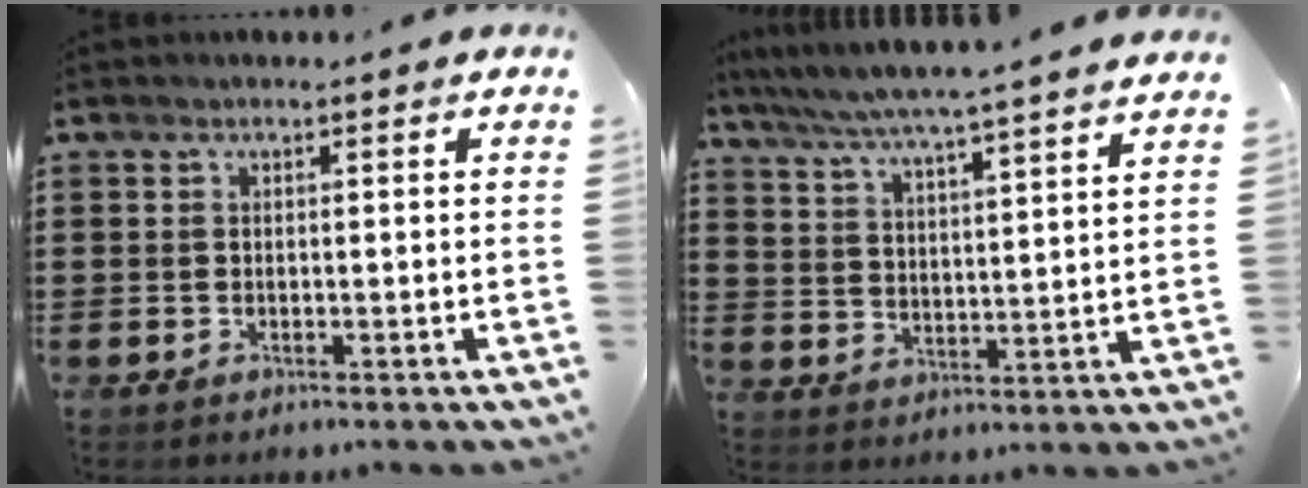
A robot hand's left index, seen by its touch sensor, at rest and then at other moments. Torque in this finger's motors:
{"motor_torque": [2.14, 0.00, 1.05, 0.21]}